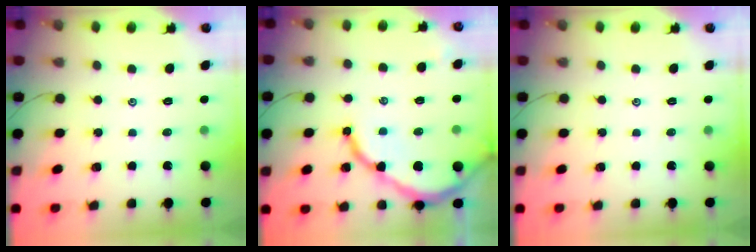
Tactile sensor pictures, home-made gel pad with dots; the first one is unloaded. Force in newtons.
{"total": 11.9, "press": 11.8, "slide": 1.1}
{"total": 0.0}